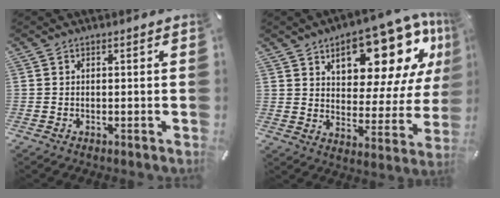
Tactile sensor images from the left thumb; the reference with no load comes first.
{"total": 19.6, "force": [12.2, 9.6, 11.9], "torque": [-0.157, -0.083, 0.201]}